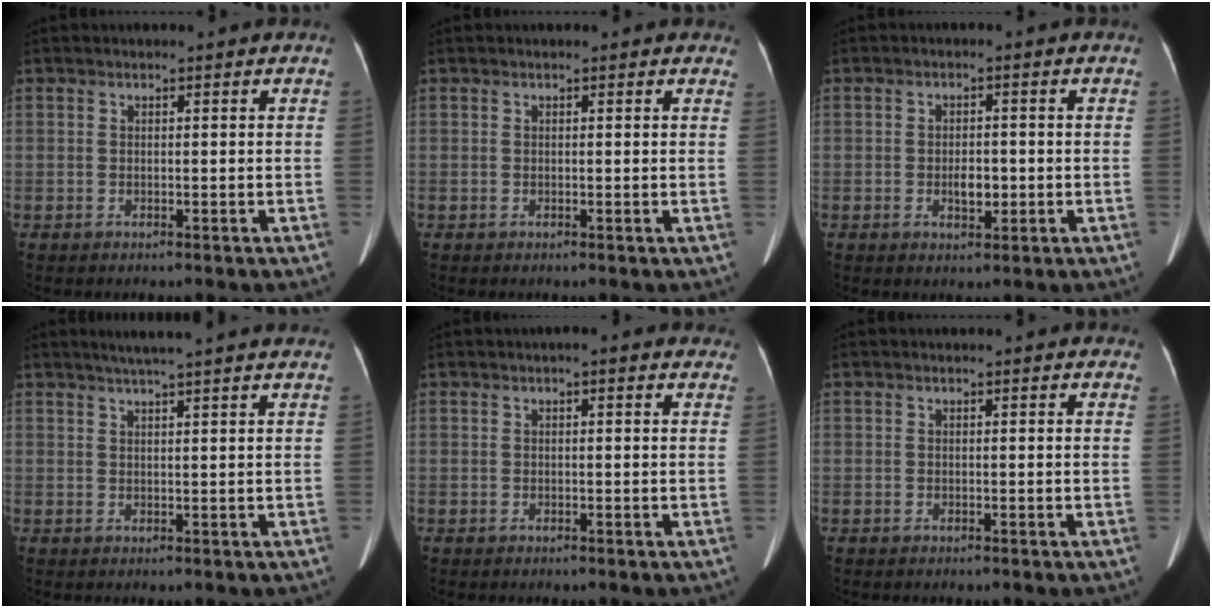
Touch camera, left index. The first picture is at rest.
{"total": 2.8, "force": [2.5, 1.0, 1.0], "torque": [-0.006, 0.006, 0.011]}
{"total": 3.0, "force": [-0.7, 1.5, 2.5], "torque": [-0.042, 0.002, -0.007]}
{"total": 9.0, "force": [7.7, -0.4, 4.8], "torque": [-0.071, 0.028, 0.090]}
{"total": 3.0, "force": [2.0, 0.9, 2.0], "torque": [-0.015, 0.018, 0.020]}
{"total": 2.6, "force": [2.3, 0.8, 0.9], "torque": [-0.009, 0.007, 0.011]}